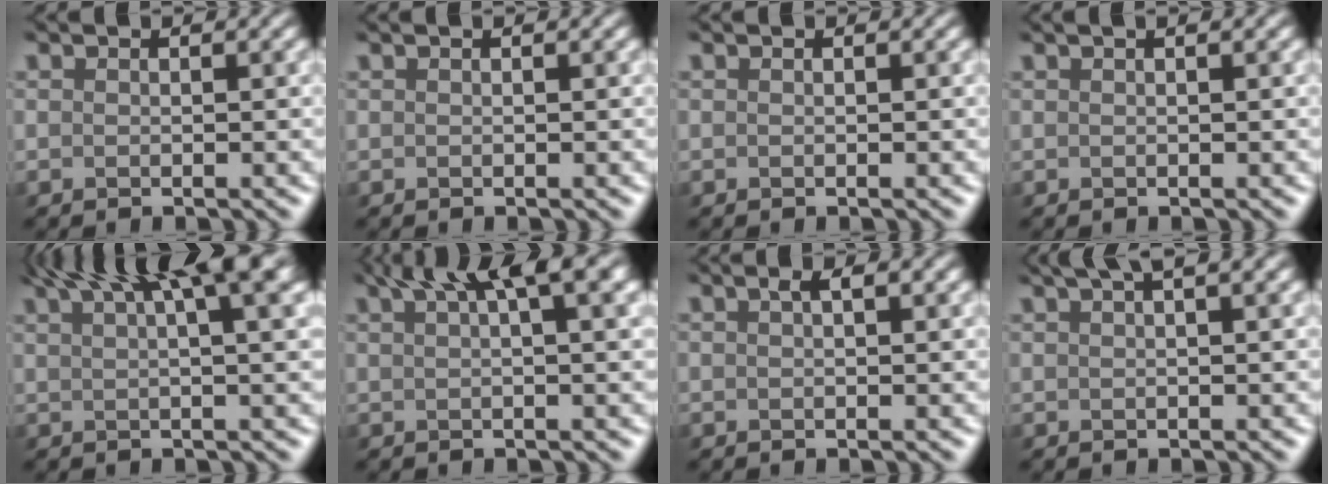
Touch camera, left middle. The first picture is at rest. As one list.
[{"total": 0.0}, {"total": 0.0}, {"total": 1.6, "force": [1.0, 0.4, 1.2], "torque": [-0.017, 0.004, 0.010]}, {"total": 10.3, "force": [6.2, 2.4, 7.9], "torque": [-0.084, 0.031, 0.078]}, {"total": 7.1, "force": [4.1, 1.6, 5.6], "torque": [-0.071, 0.022, 0.064]}, {"total": 1.6, "force": [0.8, 0.4, 1.3], "torque": [-0.018, 0.003, 0.013]}, {"total": 4.8, "force": [3.2, 1.3, 3.4], "torque": [-0.034, 0.013, 0.032]}]